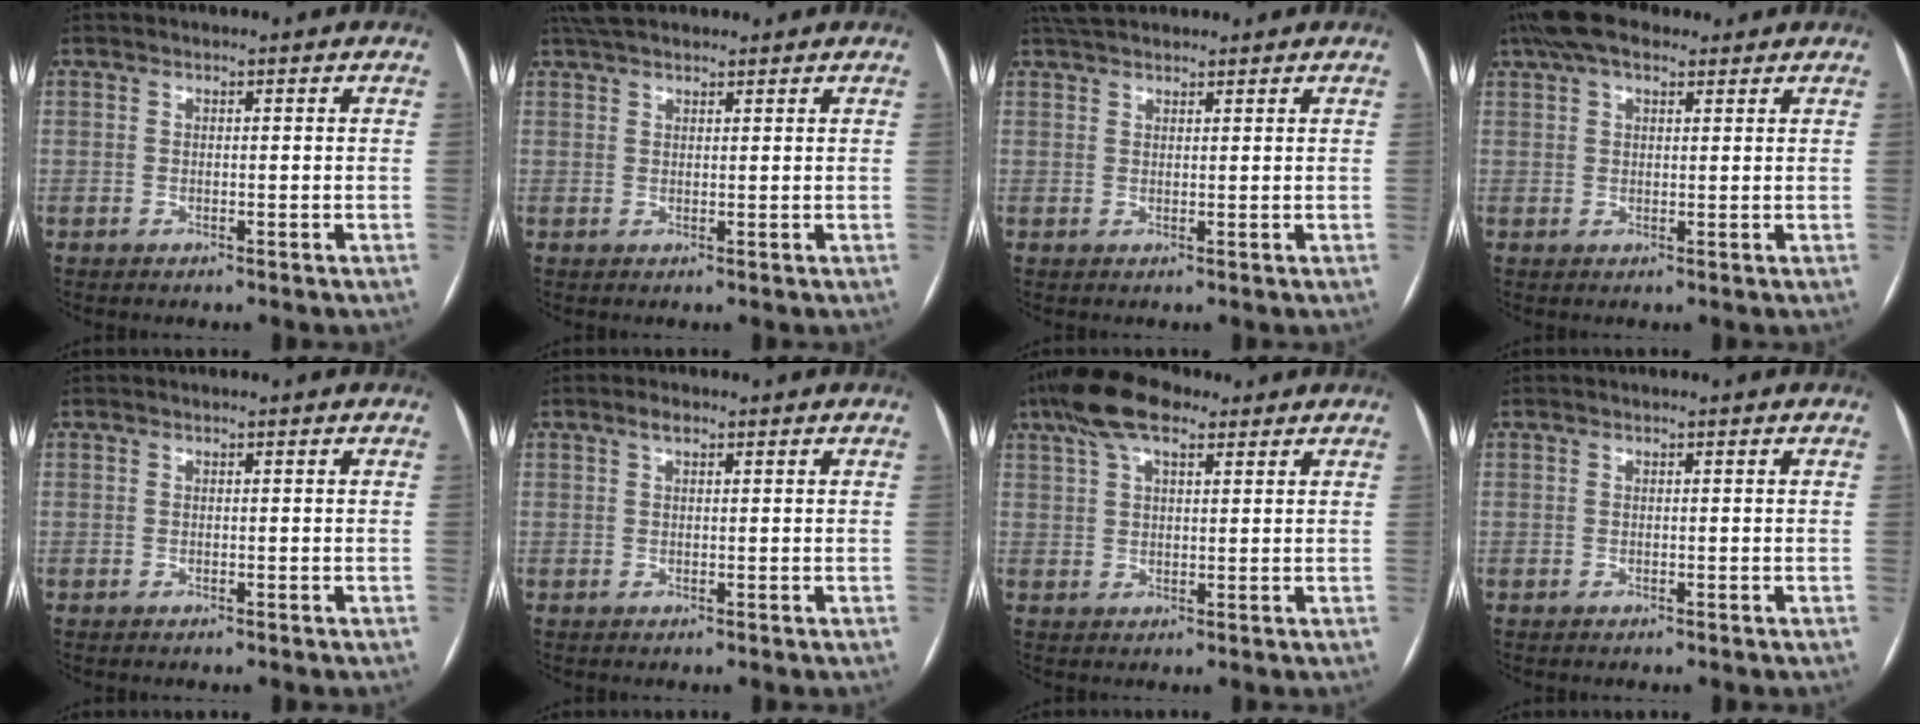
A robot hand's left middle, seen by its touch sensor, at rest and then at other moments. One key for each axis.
{"total": 5.6, "fx": 4.7, "fy": 1.7, "fz": 2.4, "tx": -0.041, "ty": 0.037, "tz": 0.085}
{"total": 5.2, "fx": 4.5, "fy": 1.5, "fz": 2.0, "tx": -0.032, "ty": 0.037, "tz": 0.081}
{"total": 7.4, "fx": 5.2, "fy": 3.2, "fz": 4.2, "tx": -0.085, "ty": 0.040, "tz": 0.093}
{"total": 0.0}
{"total": 1.4, "fx": 0.9, "fy": 0.5, "fz": 1.0, "tx": -0.018, "ty": 0.009, "tz": 0.015}
{"total": 8.7, "fx": 5.6, "fy": 3.3, "fz": 5.8, "tx": -0.117, "ty": 0.035, "tz": 0.100}
{"total": 0.0}